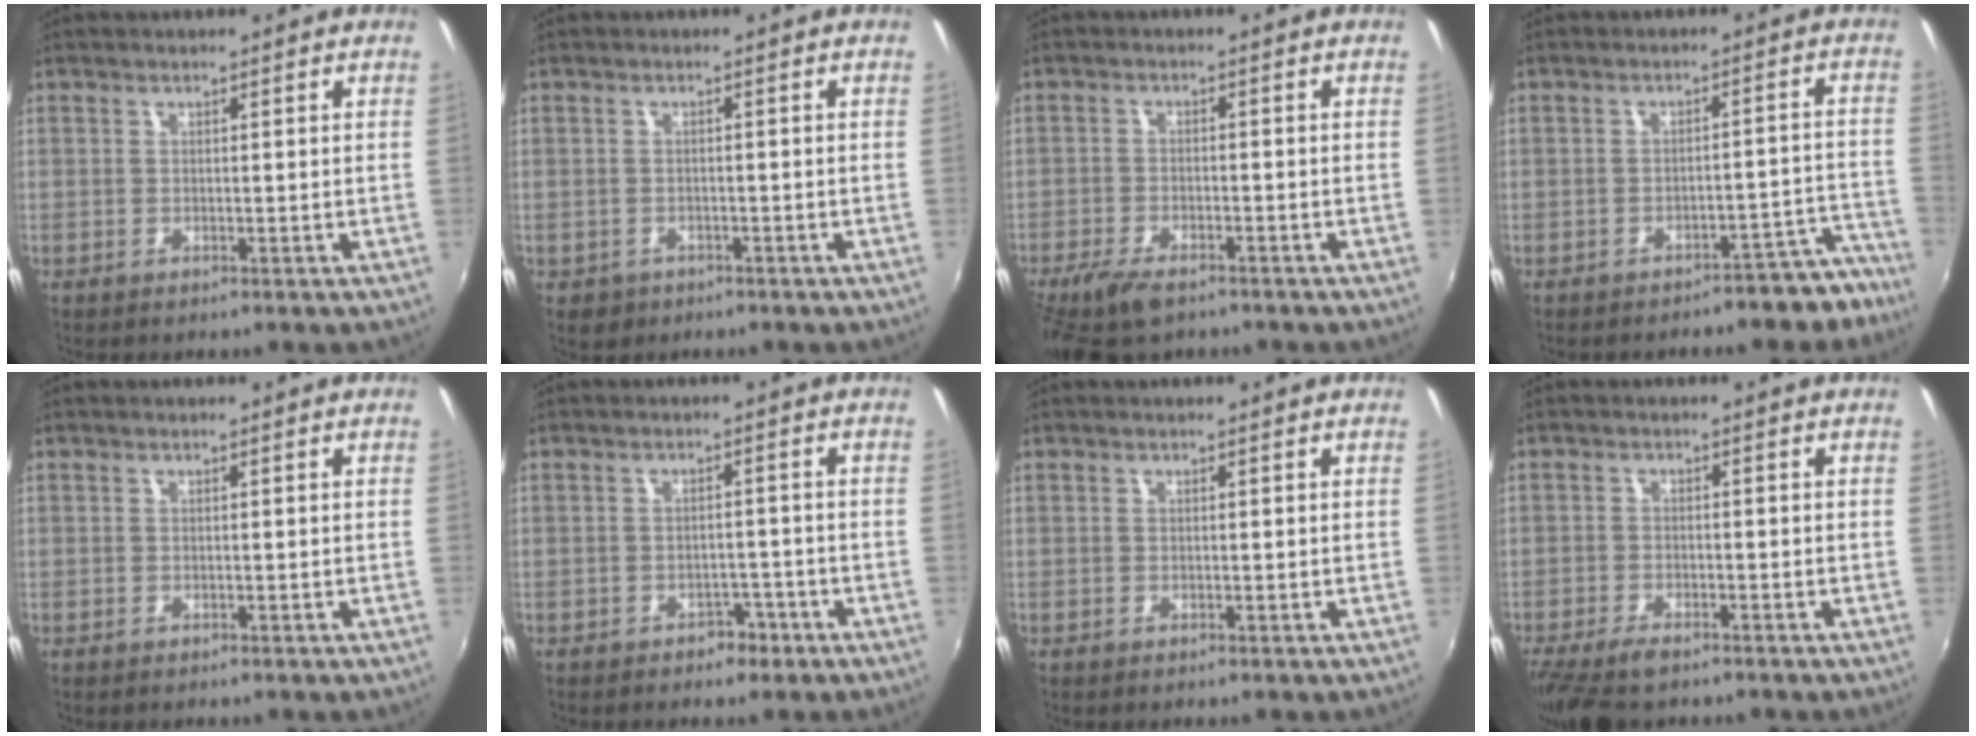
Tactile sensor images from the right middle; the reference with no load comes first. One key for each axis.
{"total": 3.0, "fx": -1.3, "fy": 2.5, "fz": 0.9, "tx": -0.025, "ty": -0.002, "tz": -0.015}
{"total": 7.5, "fx": -5.7, "fy": 2.7, "fz": 4.0, "tx": -0.104, "ty": -0.020, "tz": -0.104}
{"total": 7.1, "fx": -6.5, "fy": 2.2, "fz": 1.6, "tx": -0.004, "ty": 0.047, "tz": -0.064}
{"total": 0.0}
{"total": 3.1, "fx": -2.1, "fy": 2.0, "fz": 1.0, "tx": -0.023, "ty": 0.004, "tz": -0.024}
{"total": 0.0}
{"total": 8.9, "fx": -6.9, "fy": 2.9, "fz": 4.9, "tx": -0.122, "ty": -0.035, "tz": -0.125}